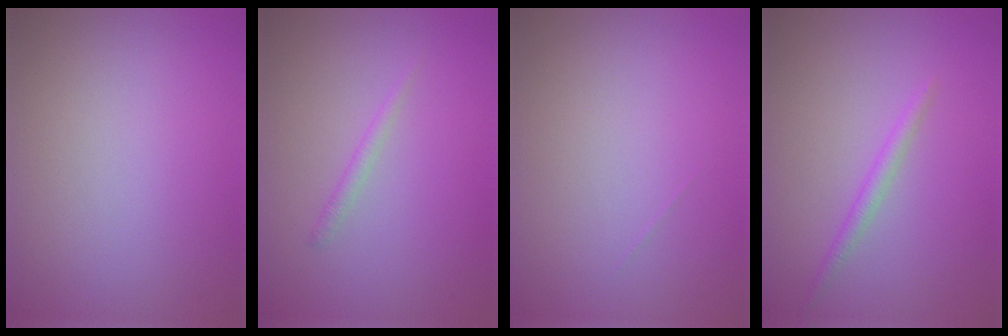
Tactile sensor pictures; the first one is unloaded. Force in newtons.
{"total": 0.8, "press": 0.8, "slide": 0.0}
{"total": 0.0}
{"total": 1.4, "press": 1.4, "slide": 0.1}